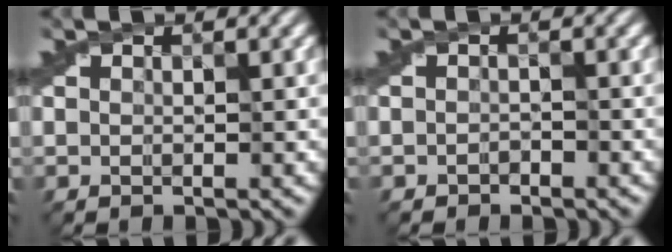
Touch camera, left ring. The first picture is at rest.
{"total": 0.9, "force": [-0.8, 0.5, 0.2], "torque": [0.005, -0.008, -0.020]}